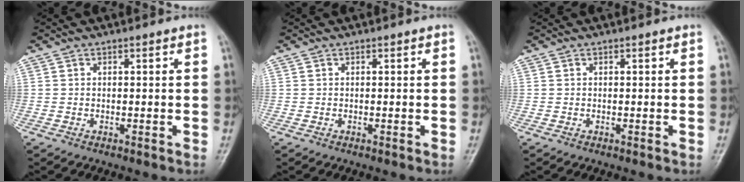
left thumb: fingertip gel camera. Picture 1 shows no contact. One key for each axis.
{"total": 0.0}
{"total": 0.0}